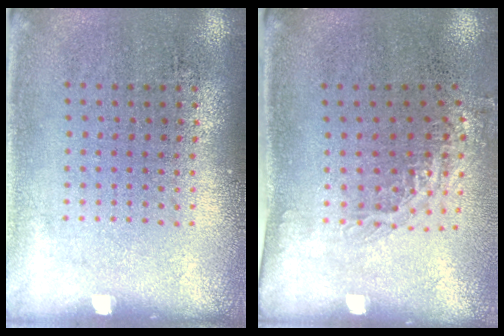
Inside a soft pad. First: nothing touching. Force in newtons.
{"total": 1.2, "press": 1.0, "slide": 0.8}